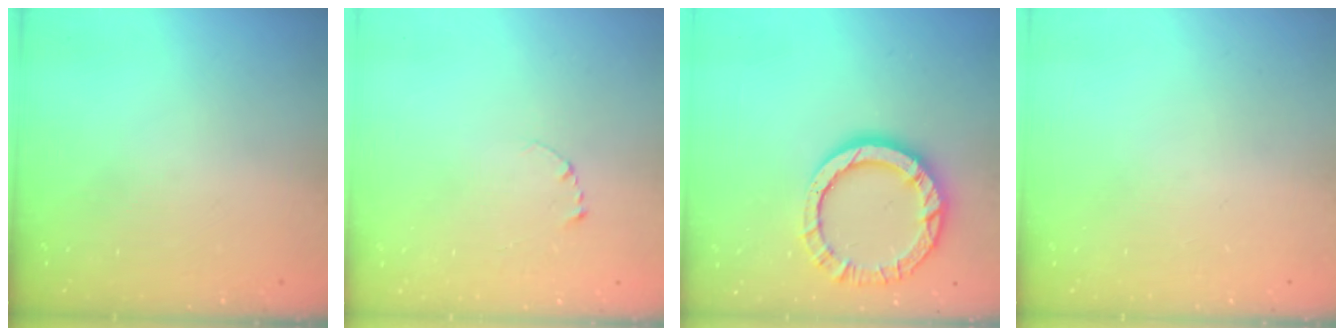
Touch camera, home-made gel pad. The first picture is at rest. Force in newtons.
{"total": 2.7, "press": 2.7, "slide": 0.3}
{"total": 11.5, "press": 11.5, "slide": 0.9}
{"total": 0.0}